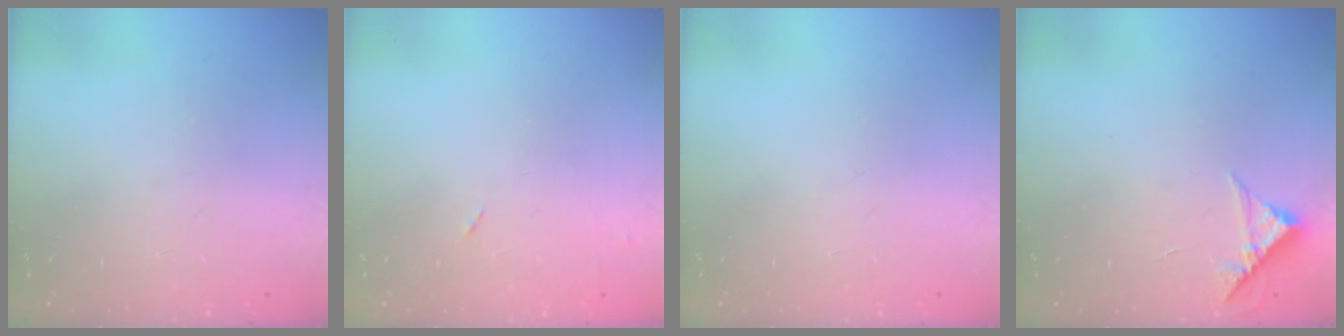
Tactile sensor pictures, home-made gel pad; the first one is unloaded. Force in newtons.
{"total": 4.6, "press": 4.6, "slide": 0.6}
{"total": 0.0}
{"total": 4.6, "press": 4.6, "slide": 0.3}